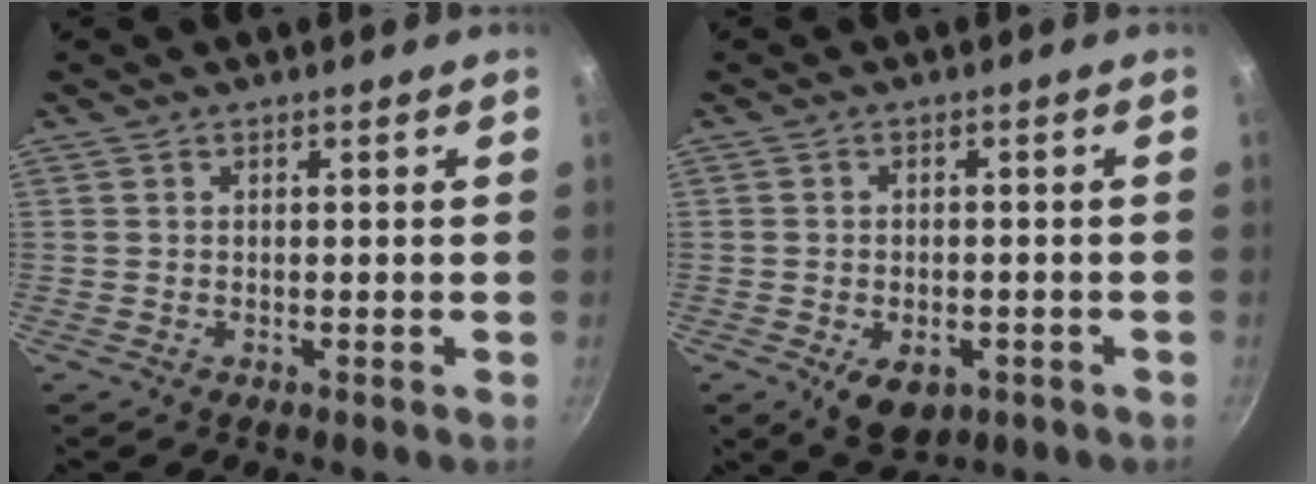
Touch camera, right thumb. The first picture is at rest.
{"total": 6.9, "force": [-2.6, 4.3, 4.7], "torque": [-0.057, 0.005, -0.028]}